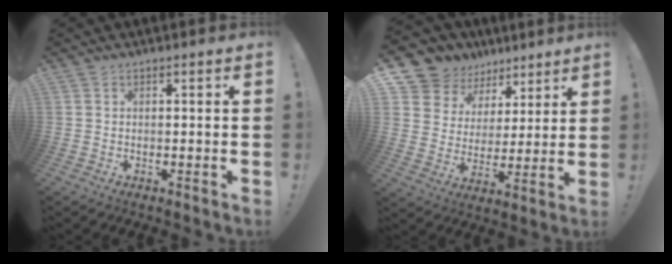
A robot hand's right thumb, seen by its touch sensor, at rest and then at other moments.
{"total": 10.9, "force": [7.5, 7.7, 1.9], "torque": [-0.040, -0.061, 0.151]}